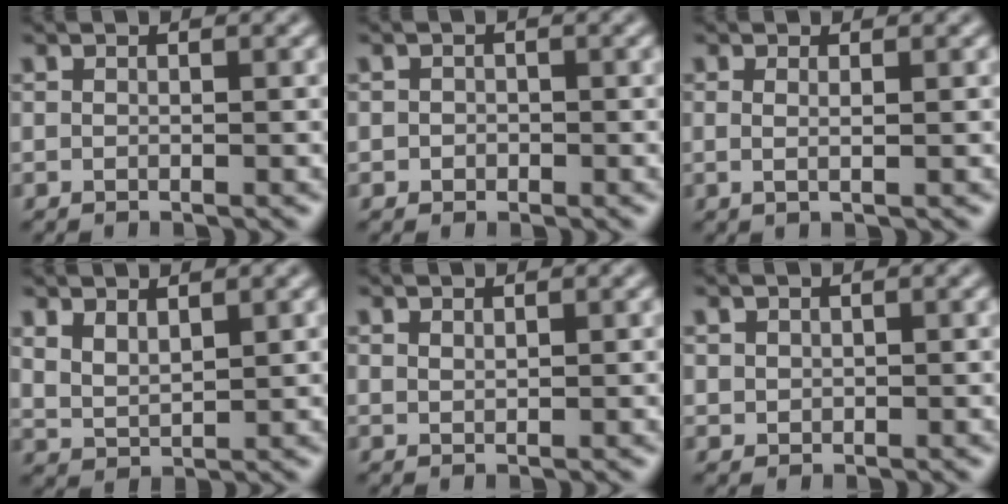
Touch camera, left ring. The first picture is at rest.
{"total": 0.9, "force": [-0.1, 0.9, 0.1], "torque": [0.007, -0.004, -0.004]}
{"total": 1.0, "force": [0.2, 0.2, 0.9], "torque": [-0.015, -0.004, 0.000]}
{"total": 2.5, "force": [1.8, 1.1, 1.4], "torque": [-0.034, -0.006, 0.040]}
{"total": 0.7, "force": [0.6, 0.3, 0.2], "torque": [-0.004, -0.001, 0.014]}
{"total": 0.9, "force": [0.3, 0.8, 0.1], "torque": [0.001, -0.005, 0.011]}